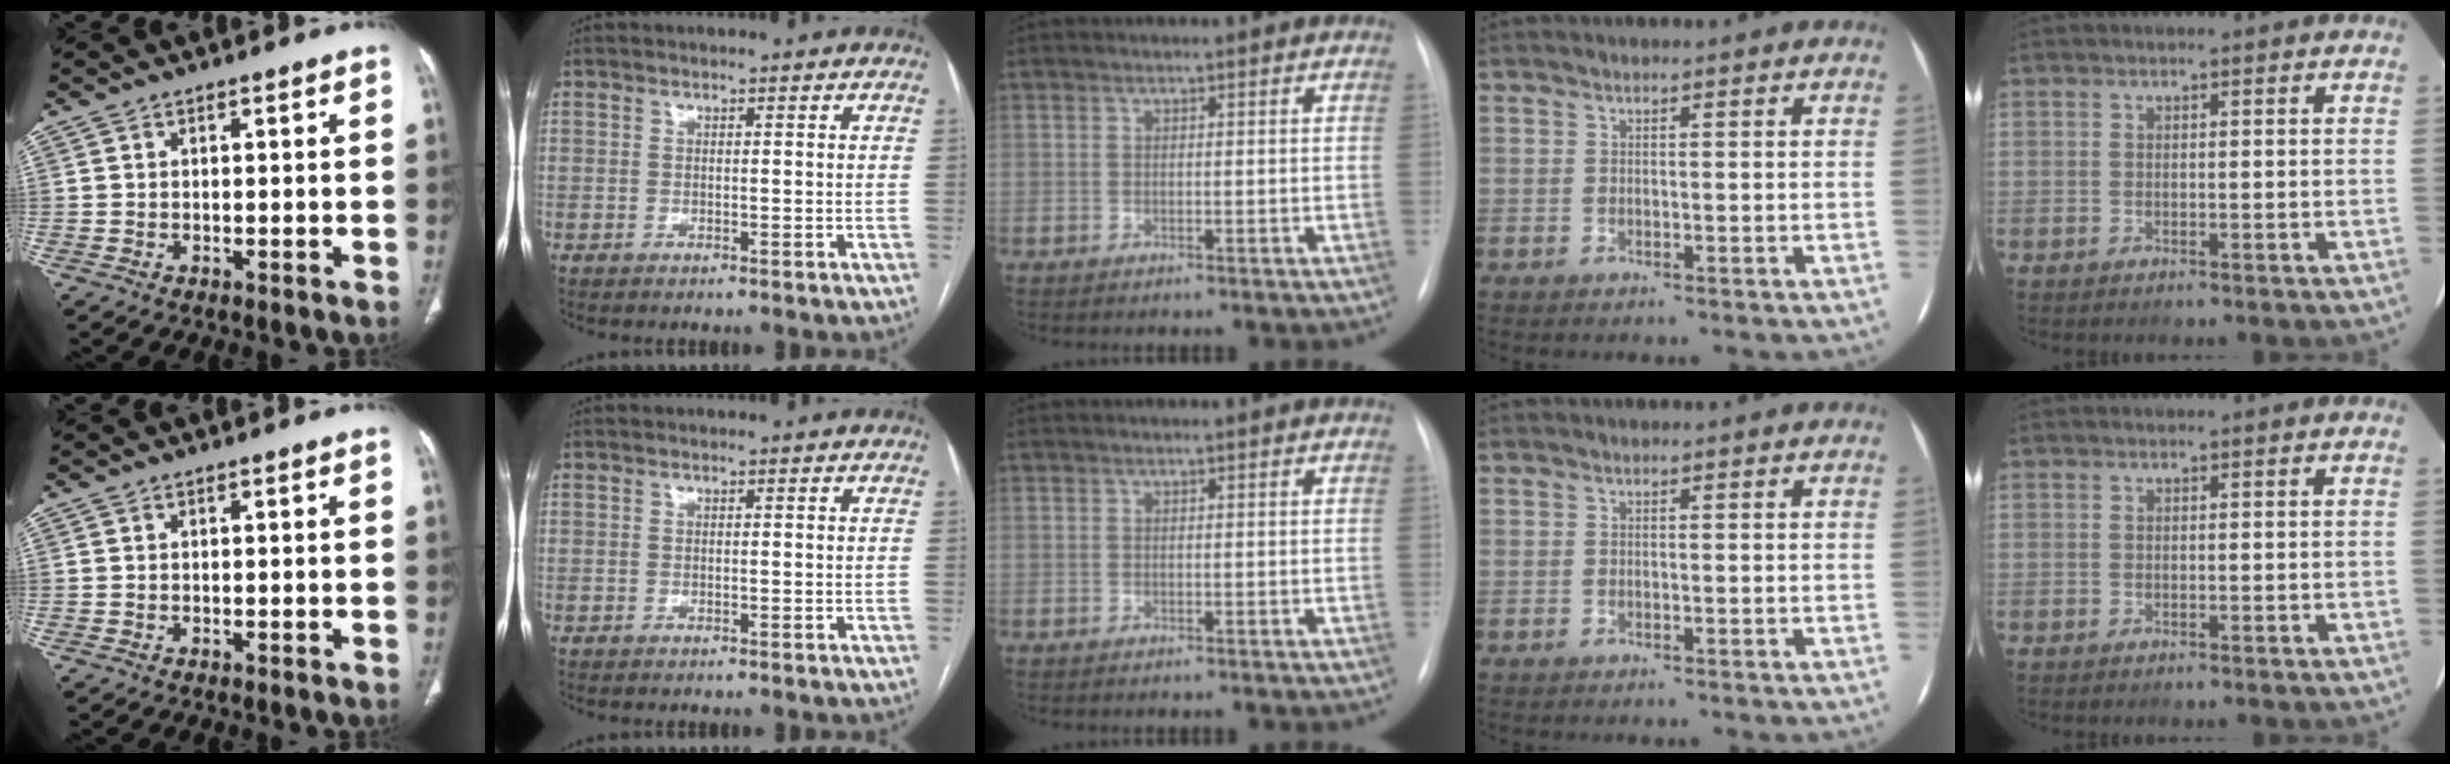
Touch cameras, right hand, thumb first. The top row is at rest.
{}